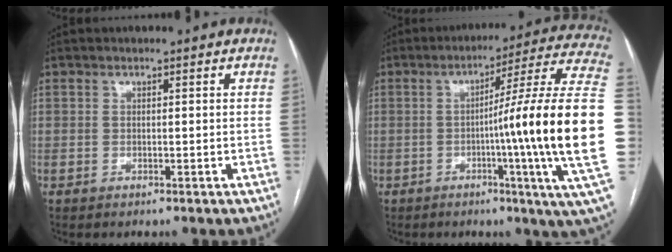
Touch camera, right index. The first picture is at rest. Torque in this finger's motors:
{"motor_torque": [2.14, 0.00, 1.05, 0.21]}